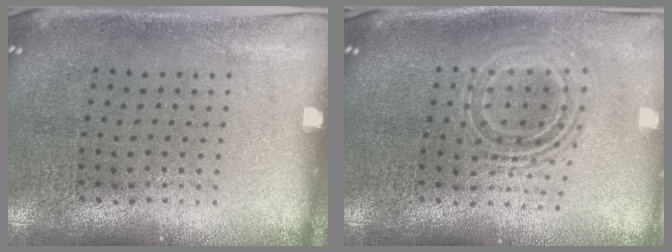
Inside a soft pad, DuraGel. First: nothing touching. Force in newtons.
{"total": 2.2, "press": 1.6, "slide": 1.5}